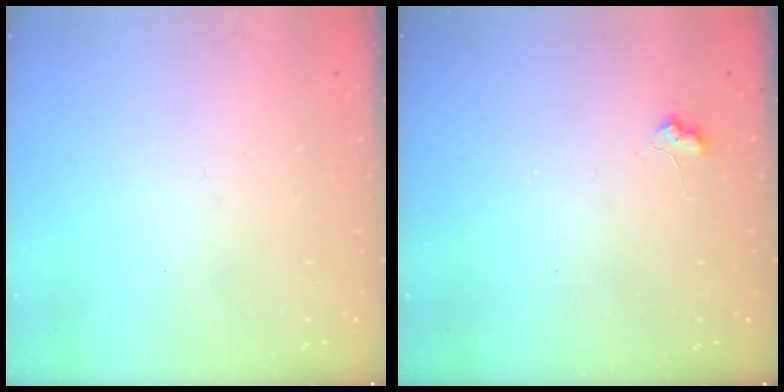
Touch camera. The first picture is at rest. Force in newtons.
{"total": 5.4, "press": 5.4, "slide": 0.7}